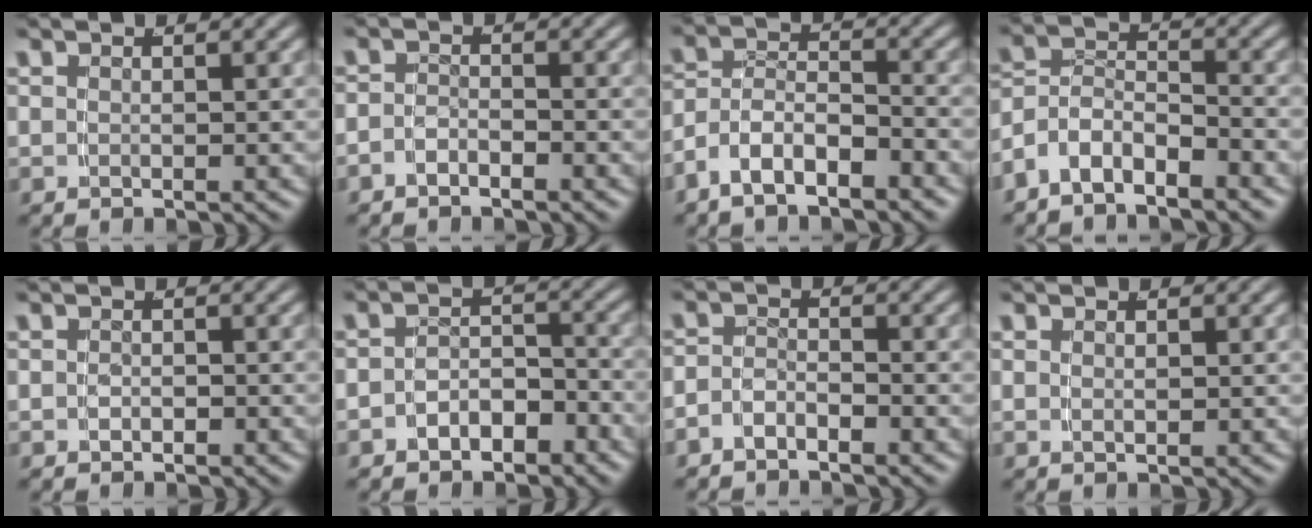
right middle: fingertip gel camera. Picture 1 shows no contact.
{"total": 1.8, "force": [-1.6, 0.6, 0.5], "torque": [-0.014, -0.007, -0.027]}
{"total": 5.3, "force": [-3.3, 3.5, 2.3], "torque": [-0.049, -0.014, -0.059]}
{"total": 6.1, "force": [-3.3, 4.6, 2.3], "torque": [-0.055, -0.018, -0.064]}
{"total": 0.7, "force": [-0.6, 0.2, 0.2], "torque": [-0.005, -0.004, -0.007]}
{"total": 3.6, "force": [-2.6, 2.2, 1.3], "torque": [-0.017, -0.004, -0.048]}
{"total": 2.2, "force": [-1.9, 0.9, 0.7], "torque": [-0.018, -0.007, -0.033]}
{"total": 0.5, "force": [0.1, -0.4, 0.4], "torque": [-0.005, -0.006, 0.009]}